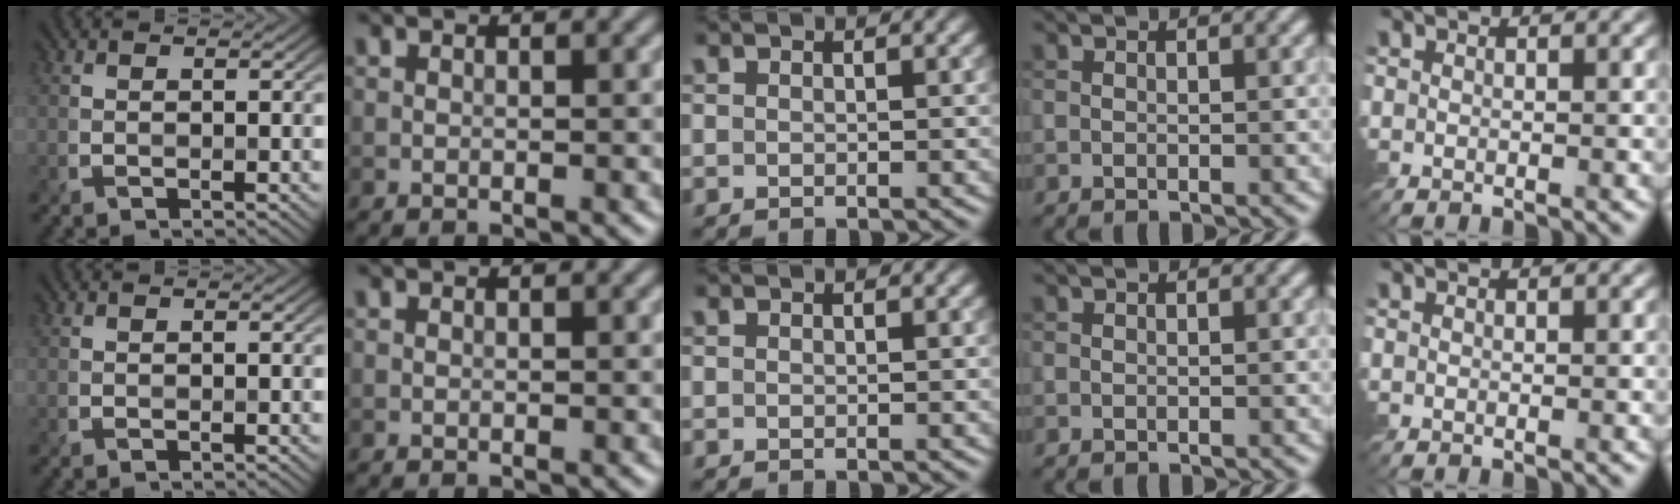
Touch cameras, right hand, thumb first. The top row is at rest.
{}